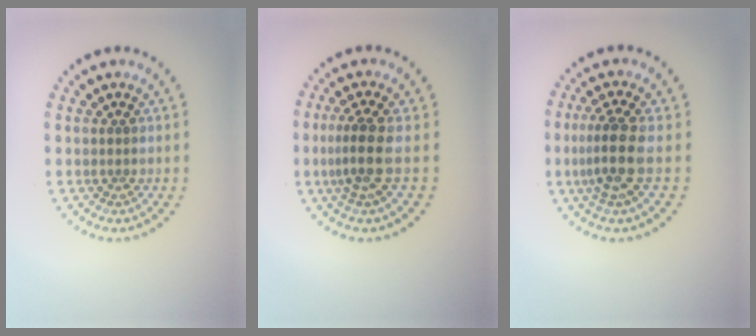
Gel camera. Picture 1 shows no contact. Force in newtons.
{"total": 2.8, "press": 2.2, "slide": 1.8}
{"total": 3.7, "press": 3.1, "slide": 2.0}